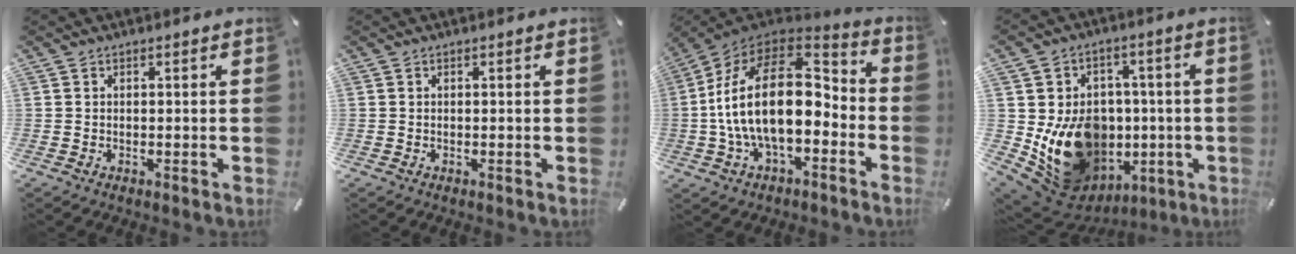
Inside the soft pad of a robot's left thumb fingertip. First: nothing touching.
{"total": 0.0}
{"total": 24.1, "force": [-1.1, 13.9, 19.7], "torque": [-0.376, 0.016, -0.018]}
{"total": 17.4, "force": [-2.5, 15.0, 8.6], "torque": [-0.146, -0.009, -0.019]}